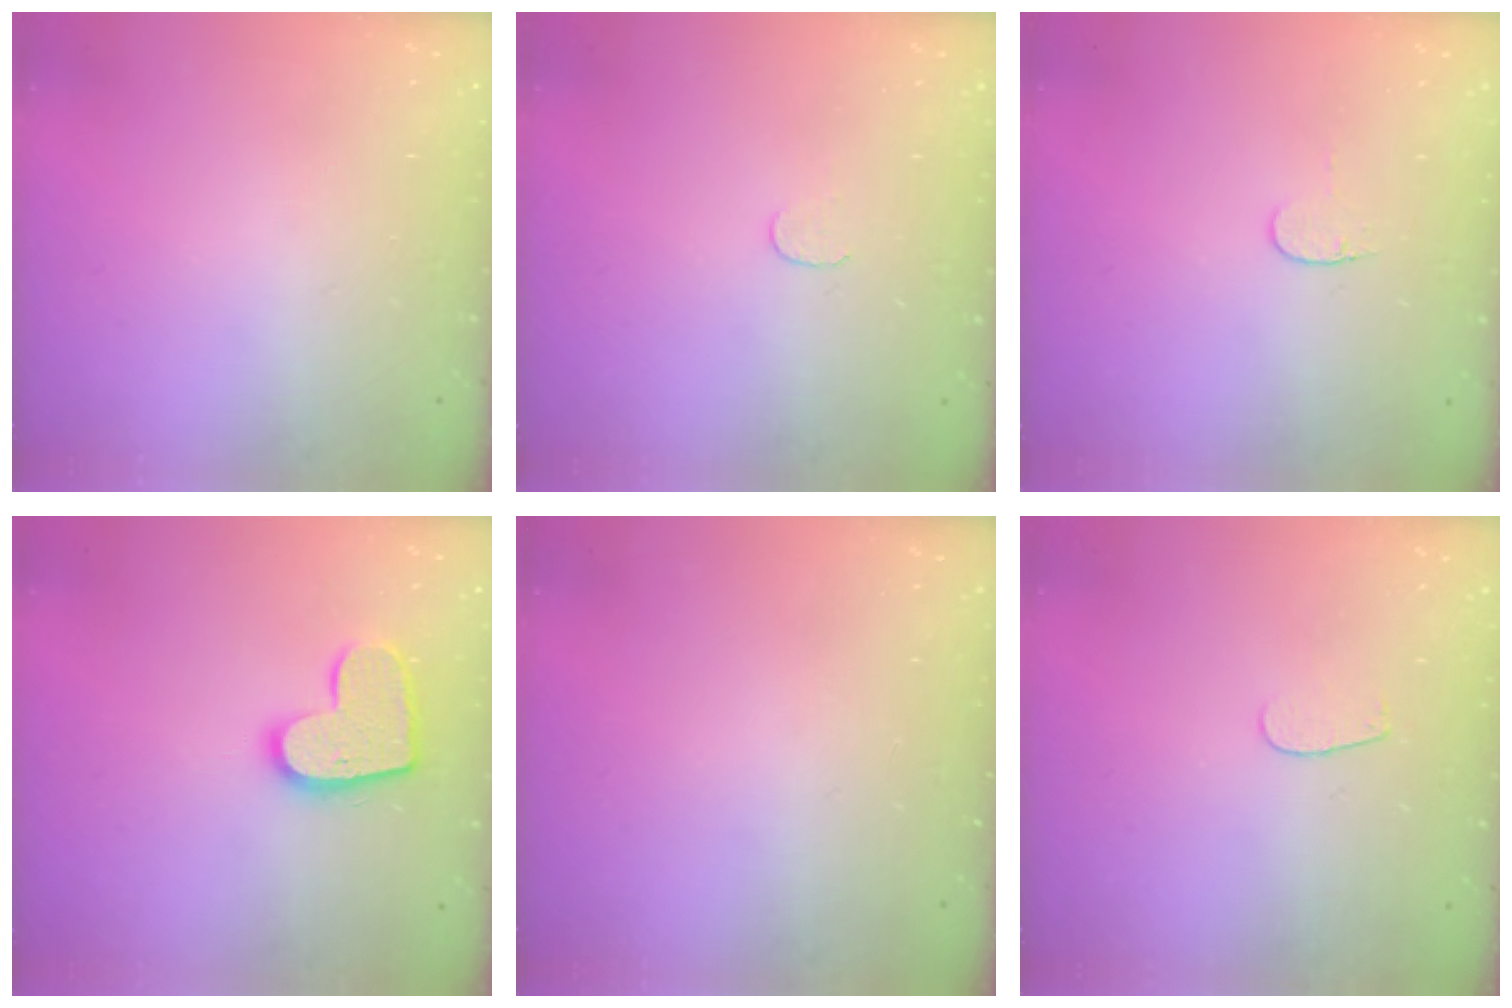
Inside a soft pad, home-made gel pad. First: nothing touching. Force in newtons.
{"total": 3.7, "press": 3.7, "slide": 0.4}
{"total": 3.4, "press": 3.3, "slide": 0.4}
{"total": 13.5, "press": 13.5, "slide": 0.8}
{"total": 0.0}
{"total": 2.6, "press": 2.5, "slide": 0.3}